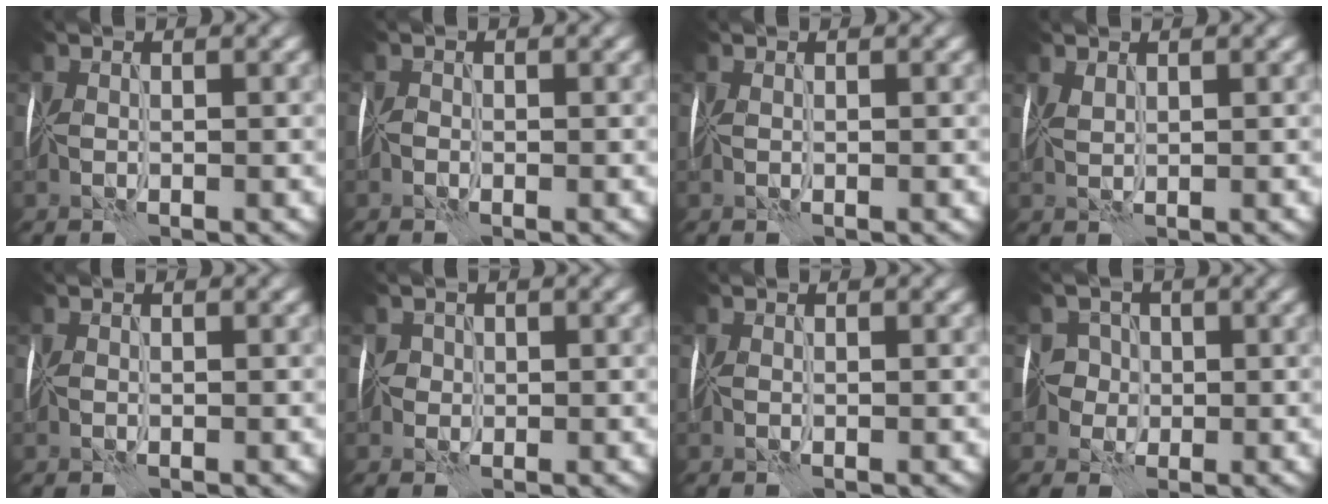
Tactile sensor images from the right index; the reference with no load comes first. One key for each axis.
{"total": 0.7, "fx": -0.6, "fy": 0.2, "fz": -0.3, "tx": 0.002, "ty": 0.002, "tz": -0.014}
{"total": 0.0}
{"total": 0.9, "fx": 0.9, "fy": 0.2, "fz": 0.0, "tx": -0.005, "ty": 0.010, "tz": 0.020}
{"total": 0.0}
{"total": 1.4, "fx": -0.1, "fy": 1.4, "fz": -0.2, "tx": 0.007, "ty": 0.005, "tz": -0.003}
{"total": 0.0}
{"total": 3.5, "fx": -0.4, "fy": 3.4, "fz": 0.4, "tx": 0.013, "ty": 0.032, "tz": -0.029}